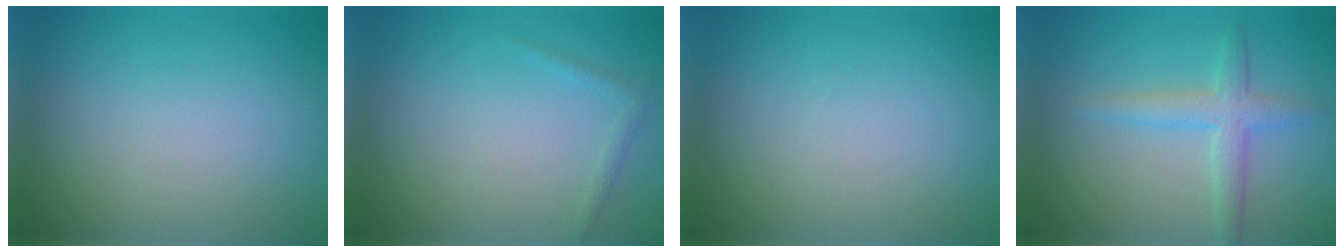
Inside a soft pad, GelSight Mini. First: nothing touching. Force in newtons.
{"total": 0.8, "press": 0.8, "slide": 0.1}
{"total": 0.0}
{"total": 2.9, "press": 2.9, "slide": 0.1}